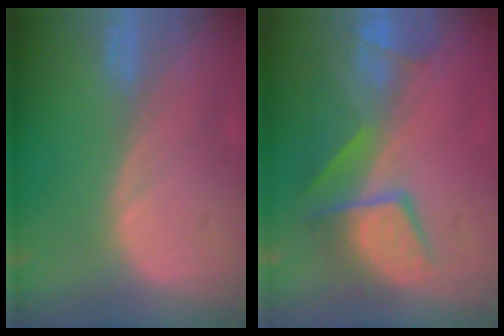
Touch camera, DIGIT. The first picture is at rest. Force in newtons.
{"total": 10.0, "press": 8.6, "slide": 5.1}